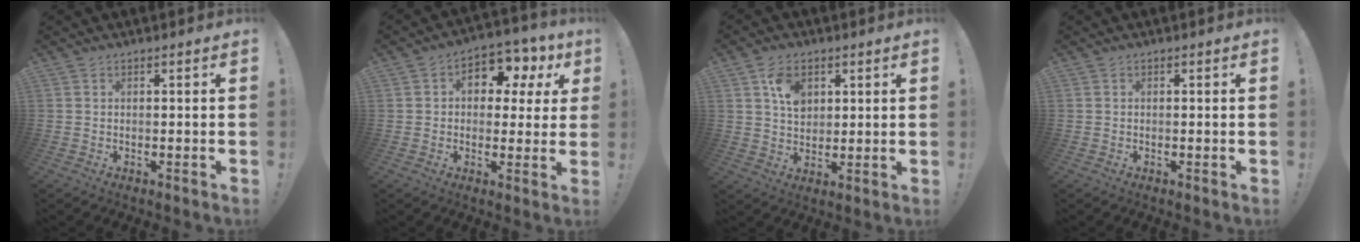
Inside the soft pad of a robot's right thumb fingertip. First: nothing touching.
{"total": 9.3, "force": [3.5, 6.3, 5.8], "torque": [-0.068, -0.022, 0.063]}
{"total": 8.1, "force": [3.4, 5.7, 4.6], "torque": [-0.063, -0.006, 0.064]}
{"total": 0.0}